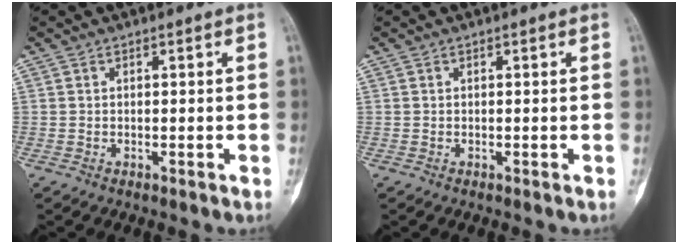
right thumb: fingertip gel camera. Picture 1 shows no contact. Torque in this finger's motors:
{"motor_torque": [0.06, -0.07, 0.13, 0.06, 0.00]}